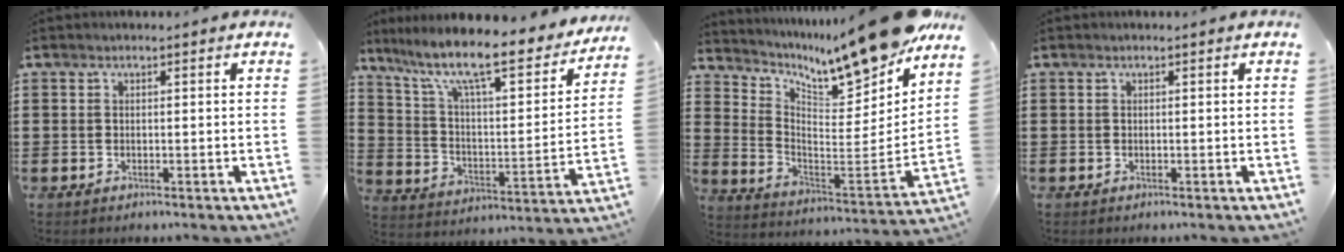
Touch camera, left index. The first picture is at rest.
{"total": 11.1, "force": [8.5, 1.9, 6.9], "torque": [-0.156, -0.057, 0.137]}
{"total": 12.4, "force": [11.0, 1.1, 5.7], "torque": [-0.104, -0.102, 0.178]}
{"total": 0.0}